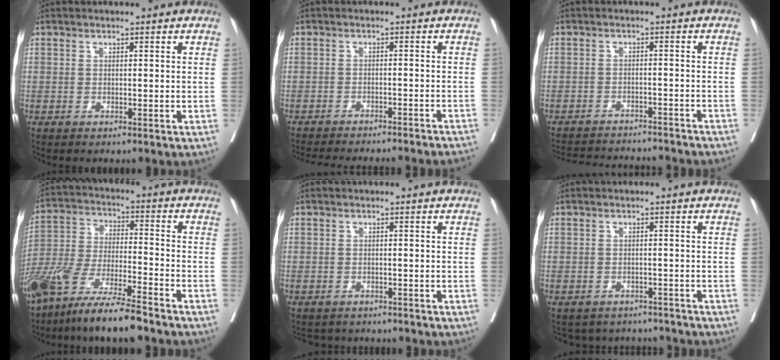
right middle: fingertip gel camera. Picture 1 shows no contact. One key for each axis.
{"total": 18.5, "fx": -17.1, "fy": 1.3, "fz": 7.0, "tx": -0.116, "ty": -0.033, "tz": -0.215}
{"total": 15.2, "fx": -14.2, "fy": 1.9, "fz": 4.9, "tx": -0.090, "ty": -0.011, "tz": -0.181}
{"total": 14.0, "fx": -10.8, "fy": 1.1, "fz": 8.9, "tx": -0.178, "ty": -0.030, "tz": -0.201}
{"total": 3.2, "fx": -2.9, "fy": 1.1, "fz": -0.1, "tx": 0.006, "ty": -0.002, "tz": -0.043}
{"total": 6.5, "fx": -6.1, "fy": 2.3, "fz": -0.2, "tx": 0.009, "ty": 0.017, "tz": -0.072}